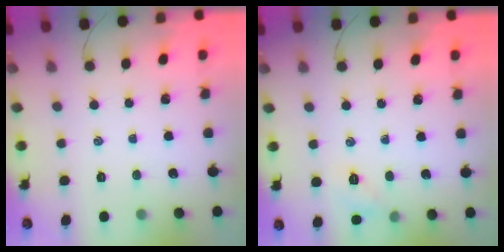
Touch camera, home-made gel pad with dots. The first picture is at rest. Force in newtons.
{"total": 5.6, "press": 5.4, "slide": 1.5}